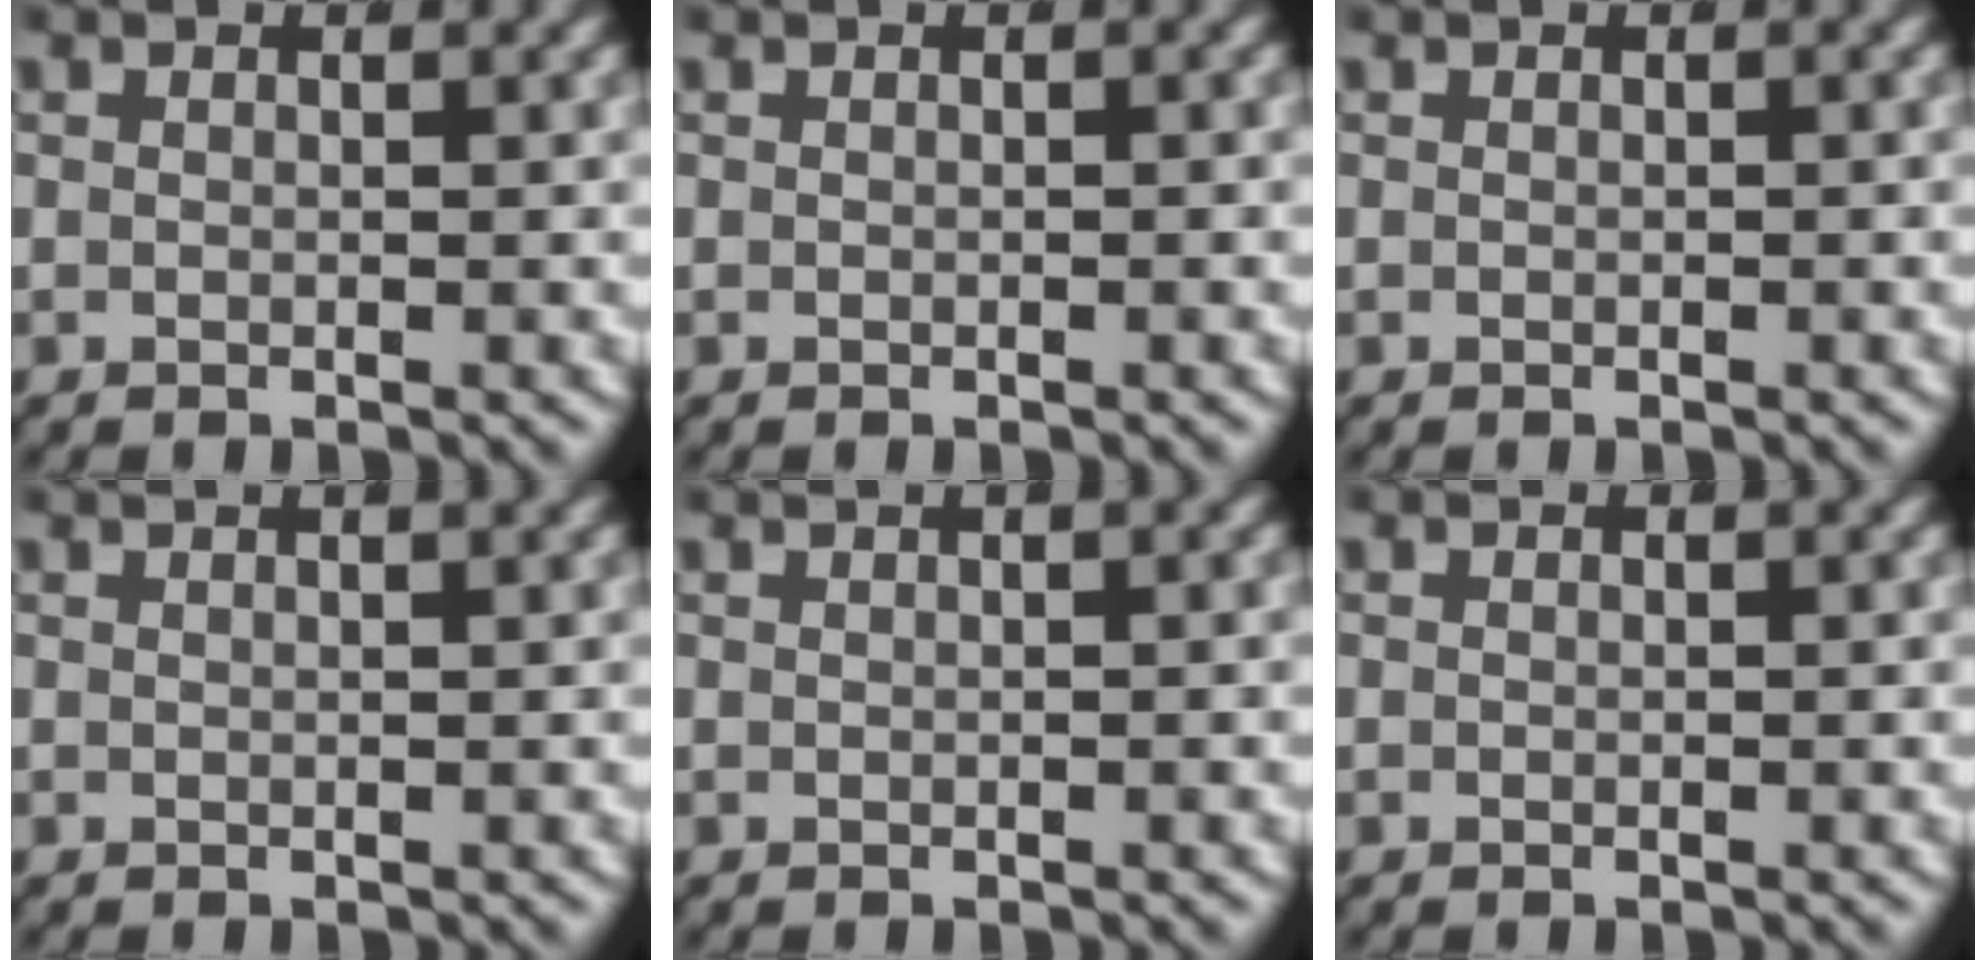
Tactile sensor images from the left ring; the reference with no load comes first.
{"total": 0.0}
{"total": 0.0}
{"total": 1.6, "force": [1.2, -0.3, 1.0], "torque": [-0.001, 0.010, 0.018]}
{"total": 1.3, "force": [0.8, -0.1, 1.0], "torque": [0.000, 0.016, 0.009]}
{"total": 0.0}